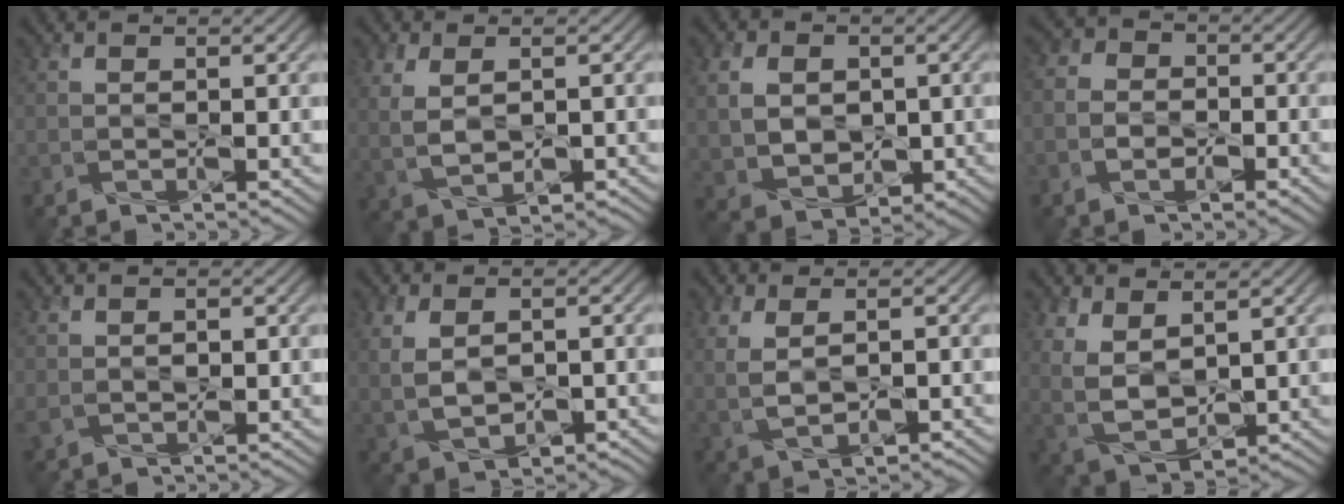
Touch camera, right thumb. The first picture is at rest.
{"total": 5.2, "force": [0.8, 2.9, 4.3], "torque": [-0.102, -0.003, 0.021]}
{"total": 8.1, "force": [0.7, 6.2, 5.1], "torque": [-0.132, -0.003, 0.017]}
{"total": 5.2, "force": [-2.2, 3.7, 2.9], "torque": [-0.050, -0.005, -0.050]}
{"total": 2.0, "force": [0.1, 1.4, 1.4], "torque": [-0.034, -0.005, 0.008]}
{"total": 6.4, "force": [0.2, 4.1, 4.9], "torque": [-0.110, -0.011, 0.016]}
{"total": 4.5, "force": [0.5, 2.1, 4.0], "torque": [-0.092, -0.001, 0.015]}
{"total": 7.2, "force": [2.5, 4.1, 5.4], "torque": [-0.146, -0.009, 0.054]}